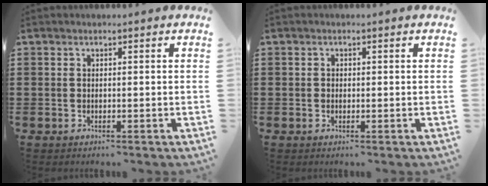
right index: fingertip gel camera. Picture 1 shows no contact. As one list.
[{"total": 0.6, "force": [-0.2, 0.5, 0.2], "torque": [-0.005, 0.003, -0.006]}]